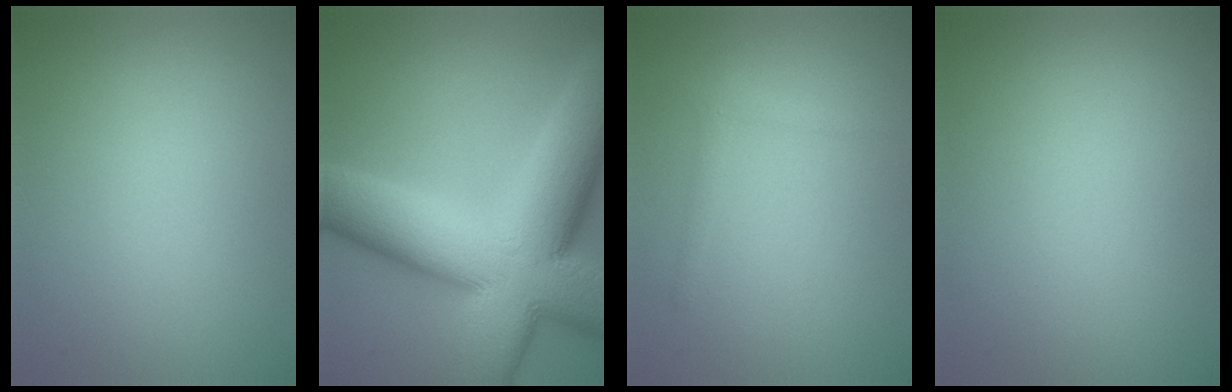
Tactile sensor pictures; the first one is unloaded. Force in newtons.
{"total": 17.3, "press": 17.3, "slide": 0.9}
{"total": 1.2, "press": 1.2, "slide": 0.1}
{"total": 0.0}